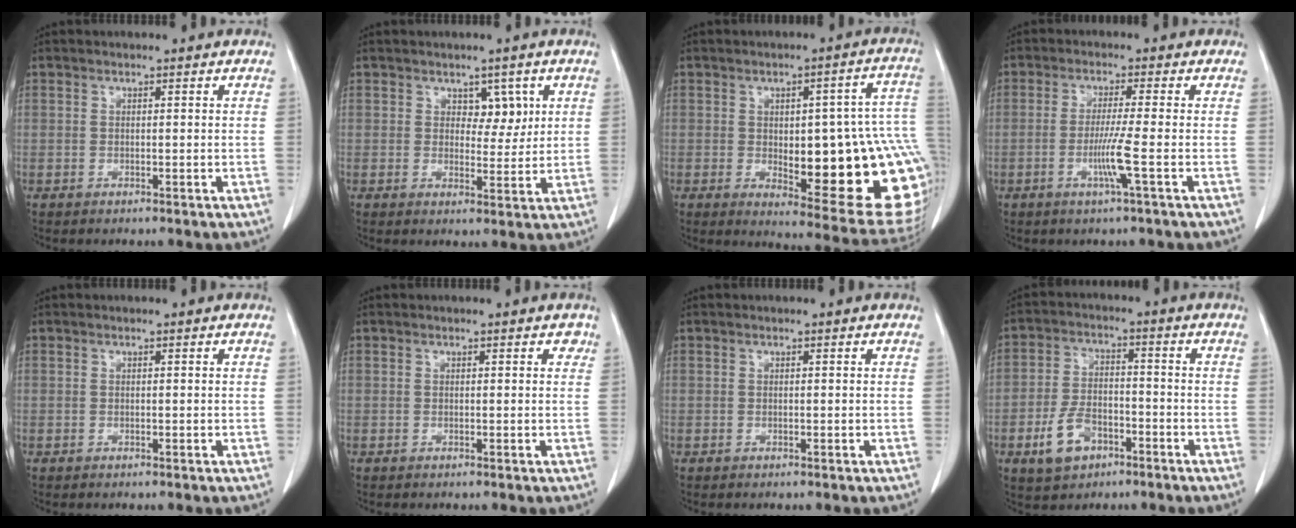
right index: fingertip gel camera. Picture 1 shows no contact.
{"total": 3.7, "force": [1.6, 2.2, 2.4], "torque": [-0.025, 0.001, 0.025]}
{"total": 23.7, "force": [-3.1, 6.2, 22.7], "torque": [-0.200, 0.014, -0.016]}
{"total": 4.9, "force": [-1.5, -1.2, 4.5], "torque": [-0.088, -0.012, -0.032]}
{"total": 0.0}
{"total": 0.9, "force": [0.5, 0.6, 0.4], "torque": [0.003, 0.002, 0.000]}
{"total": 0.0}
{"total": 7.6, "force": [-3.8, 4.5, 4.7], "torque": [-0.103, 0.005, -0.065]}